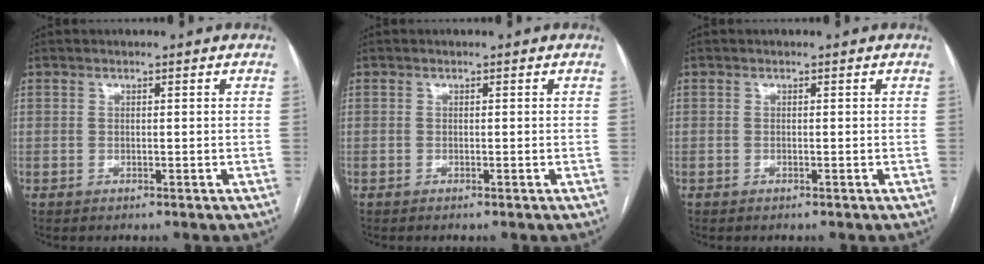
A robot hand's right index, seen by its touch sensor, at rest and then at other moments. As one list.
[{"total": 0.0}, {"total": 0.0}]